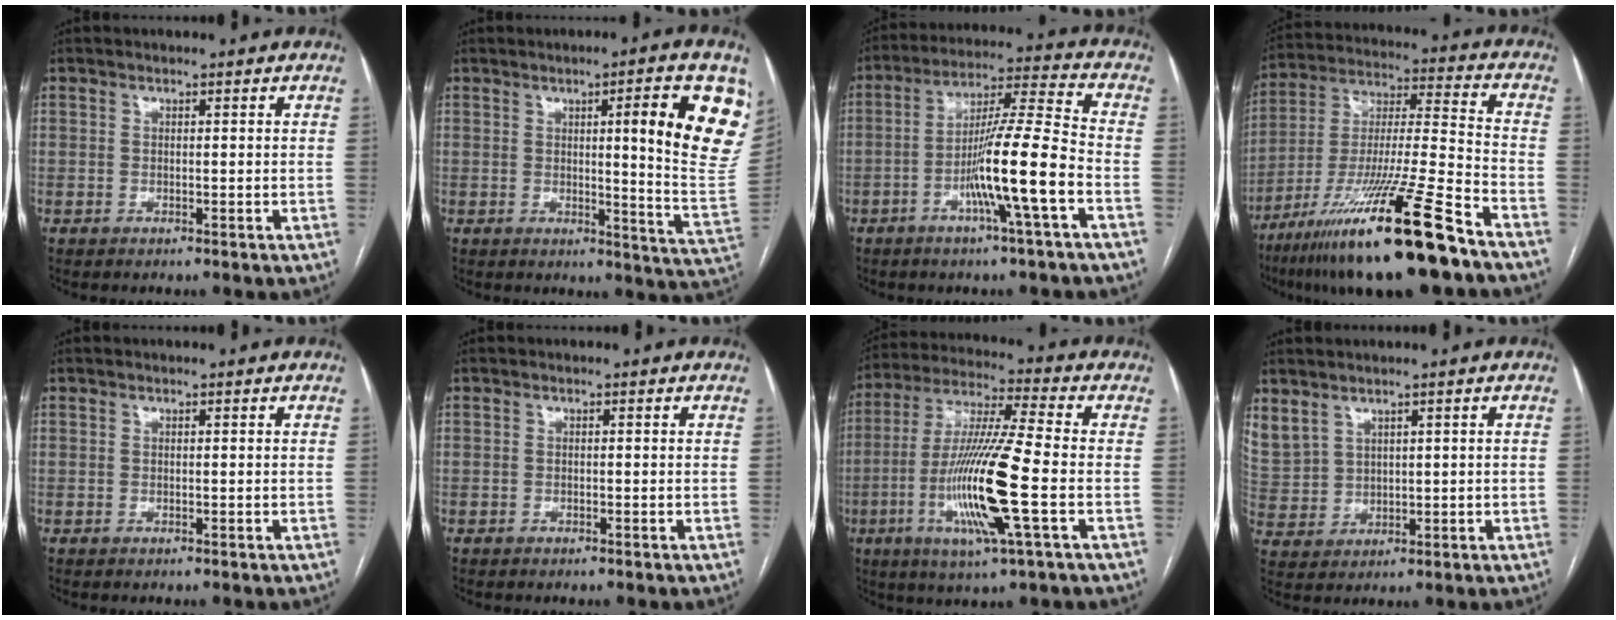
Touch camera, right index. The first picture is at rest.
{"total": 15.6, "force": [5.8, 0.5, 14.5], "torque": [-0.152, -0.026, 0.064]}
{"total": 12.6, "force": [-4.5, -0.9, 11.8], "torque": [-0.209, 0.003, -0.082]}
{"total": 22.5, "force": [-15.0, 0.3, 16.8], "torque": [-0.295, -0.043, -0.268]}
{"total": 0.0}
{"total": 0.0}
{"total": 16.3, "force": [-4.1, 0.3, 15.8], "torque": [-0.322, -0.014, -0.081]}
{"total": 11.4, "force": [6.1, 8.4, 4.7], "torque": [-0.157, 0.023, 0.151]}